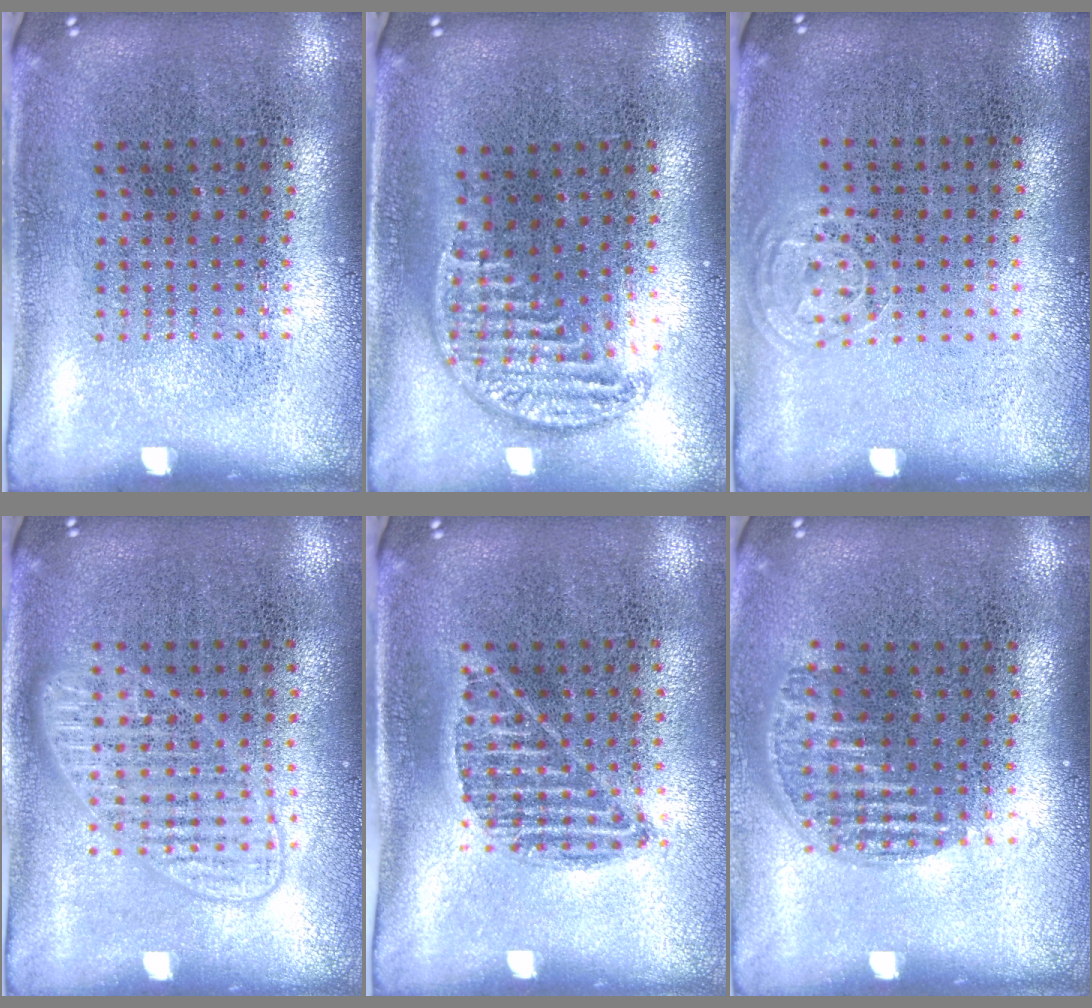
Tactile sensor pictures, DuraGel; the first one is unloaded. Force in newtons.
{"total": 1.2, "press": 1.1, "slide": 0.5}
{"total": 0.7, "press": 0.6, "slide": 0.3}
{"total": 1.4, "press": 1.4, "slide": 0.3}
{"total": 0.9, "press": 0.8, "slide": 0.5}
{"total": 1.2, "press": 1.0, "slide": 0.6}